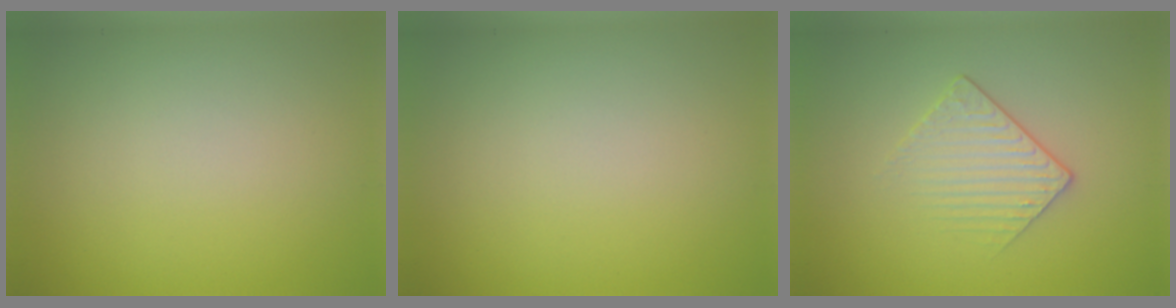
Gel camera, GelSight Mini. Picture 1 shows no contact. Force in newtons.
{"total": 0.0}
{"total": 1.9, "press": 1.6, "slide": 1.0}